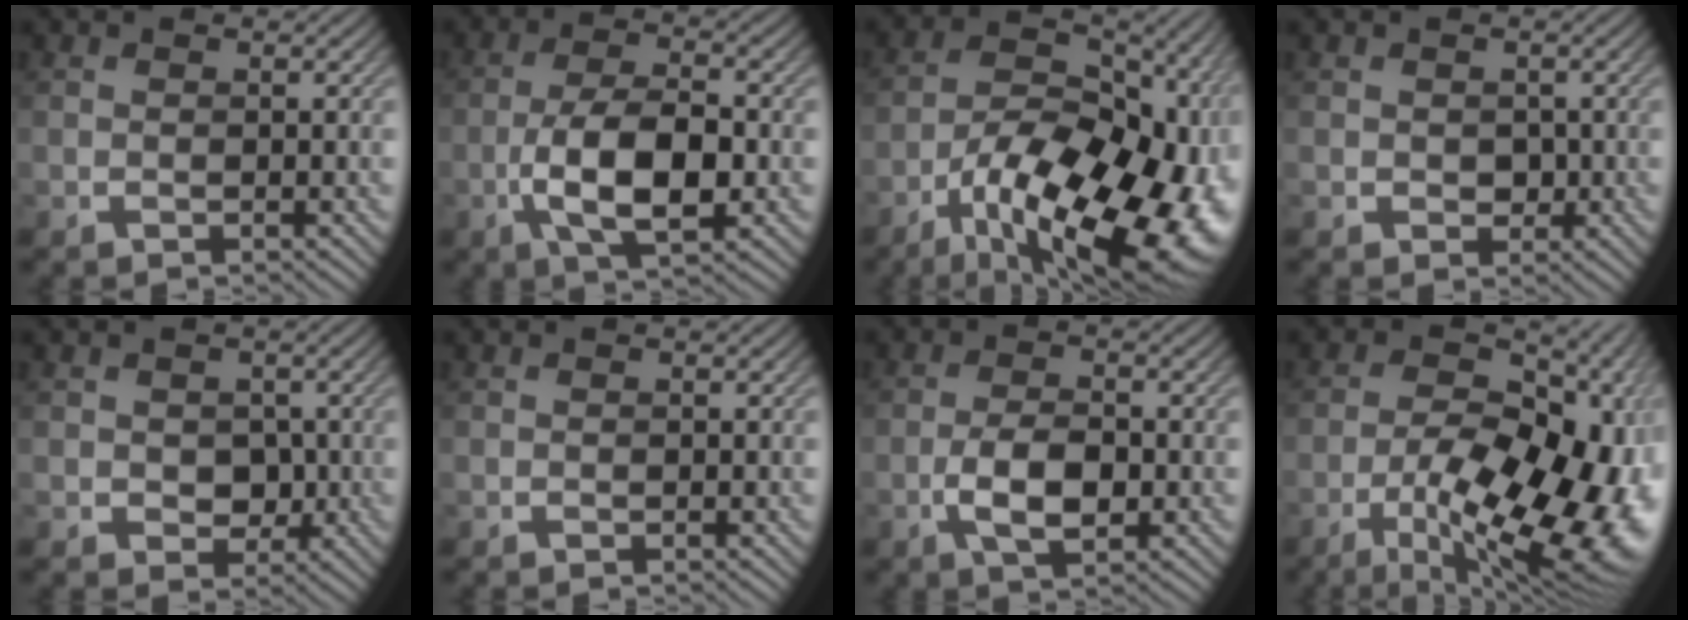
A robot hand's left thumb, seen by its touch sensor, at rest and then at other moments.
{"total": 8.8, "force": [-2.3, 3.7, 7.6], "torque": [-0.148, 0.002, -0.046]}
{"total": 19.5, "force": [-9.6, 10.0, 13.8], "torque": [-0.206, -0.017, -0.133]}
{"total": 1.6, "force": [-0.1, 1.5, 0.7], "torque": [-0.011, -0.004, -0.005]}
{"total": 3.2, "force": [-0.2, 2.7, 1.7], "torque": [-0.028, -0.004, -0.009]}
{"total": 0.0}
{"total": 5.0, "force": [-1.5, 2.4, 4.1], "torque": [-0.085, 0.000, -0.031]}
{"total": 17.8, "force": [-6.5, 8.1, 14.5], "torque": [-0.196, -0.009, -0.086]}